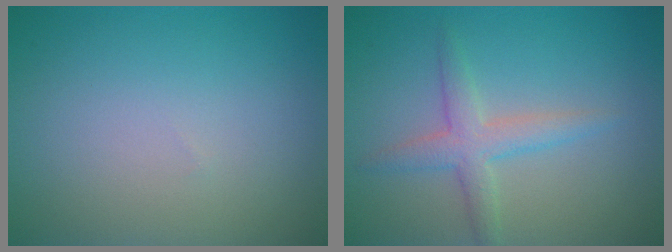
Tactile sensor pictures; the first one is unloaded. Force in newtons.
{"total": 2.8, "press": 2.8, "slide": 0.1}